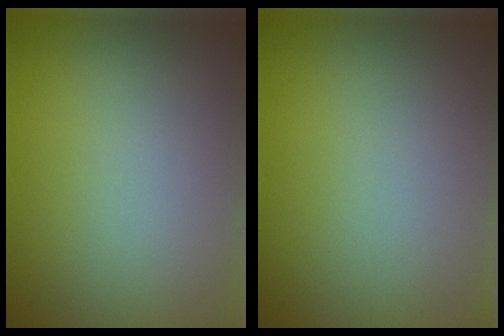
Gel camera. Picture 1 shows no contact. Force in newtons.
{"total": 0.0}